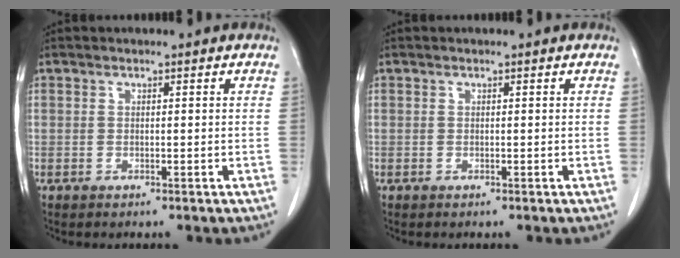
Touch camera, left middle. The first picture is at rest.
{"total": 0.0}